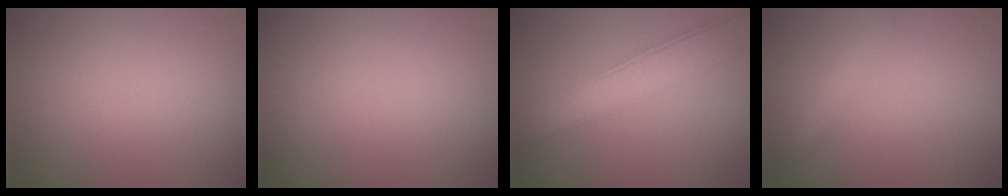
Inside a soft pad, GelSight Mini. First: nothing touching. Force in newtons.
{"total": 0.0}
{"total": 4.8, "press": 4.8, "slide": 0.1}
{"total": 1.5, "press": 1.5, "slide": 0.1}